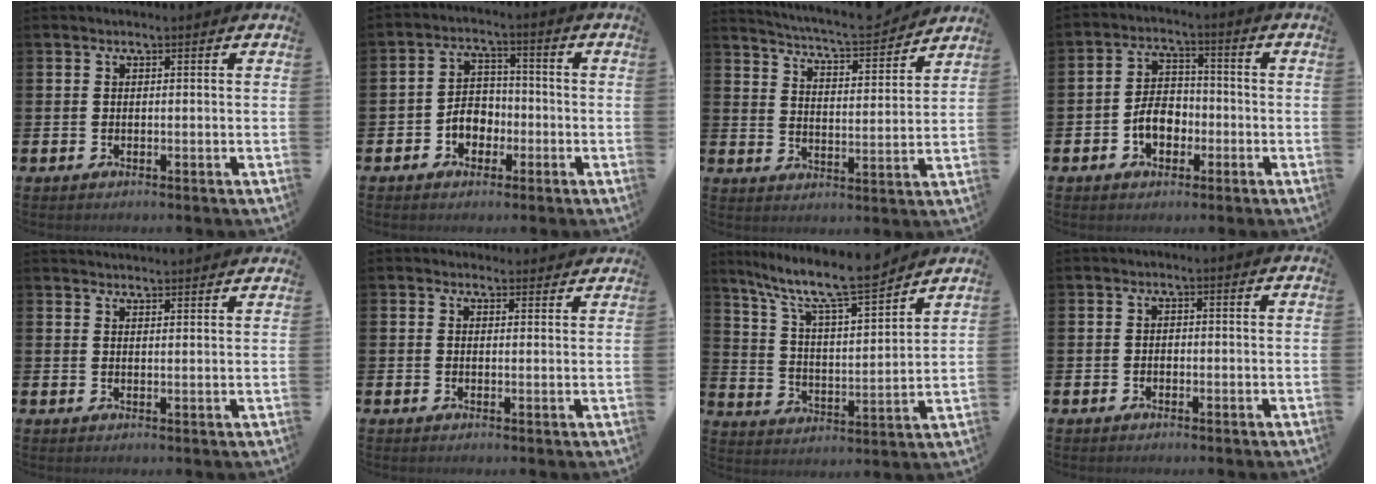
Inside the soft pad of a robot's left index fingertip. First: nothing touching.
{"total": 4.3, "force": [-1.7, 3.3, 2.0], "torque": [-0.030, 0.004, -0.041]}
{"total": 6.1, "force": [6.0, 0.4, 1.1], "torque": [-0.041, -0.046, 0.100]}
{"total": 5.1, "force": [-1.8, 3.5, 3.2], "torque": [-0.047, 0.008, -0.038]}
{"total": 2.7, "force": [2.7, 0.0, -0.2], "torque": [0.004, -0.017, 0.049]}
{"total": 1.7, "force": [1.7, 0.5, -0.1], "torque": [0.014, -0.008, 0.028]}
{"total": 11.0, "force": [9.7, 1.4, 4.9], "torque": [-0.117, -0.065, 0.165]}
{"total": 0.7, "force": [-0.4, 0.5, 0.2], "torque": [-0.007, 0.003, -0.009]}